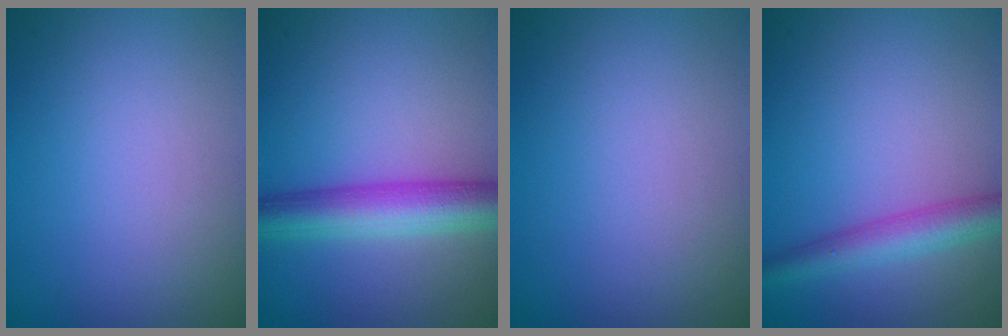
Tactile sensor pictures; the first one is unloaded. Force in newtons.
{"total": 5.8, "press": 5.8, "slide": 0.2}
{"total": 0.0}
{"total": 3.6, "press": 3.6, "slide": 0.1}